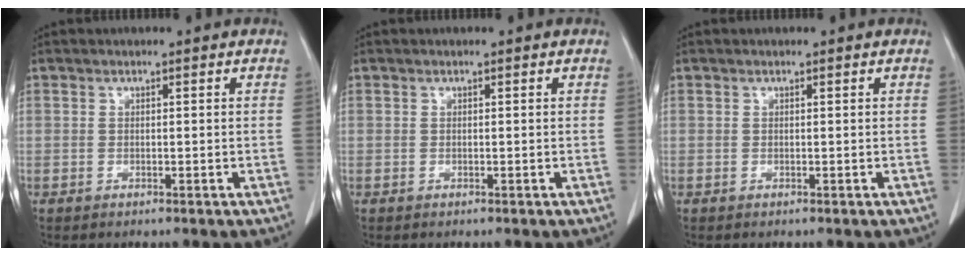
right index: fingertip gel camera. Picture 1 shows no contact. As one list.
[{"total": 0.0}, {"total": 0.0}]